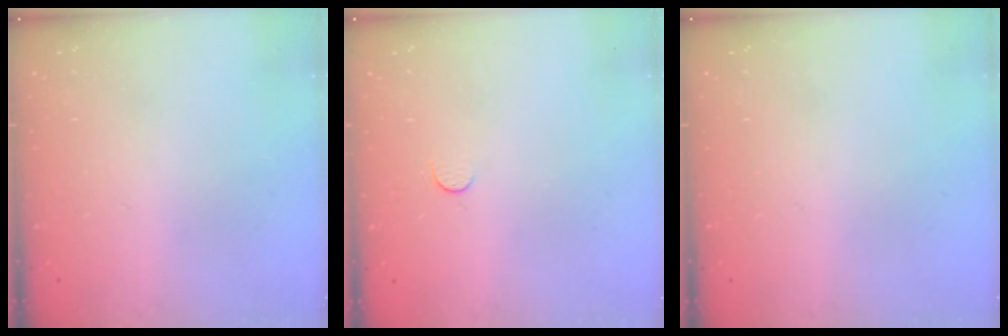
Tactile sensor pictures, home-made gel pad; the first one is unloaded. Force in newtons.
{"total": 3.1, "press": 3.1, "slide": 0.4}
{"total": 0.0}